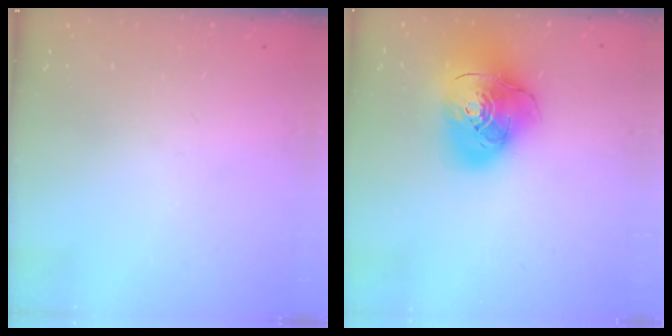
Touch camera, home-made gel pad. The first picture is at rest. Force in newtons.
{"total": 19.4, "press": 19.2, "slide": 2.5}